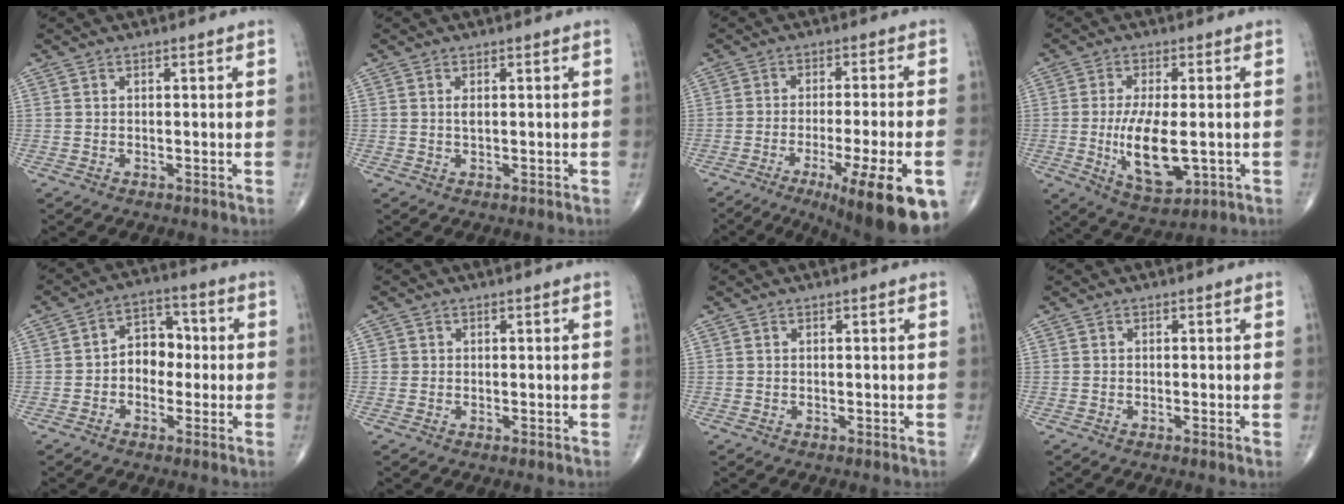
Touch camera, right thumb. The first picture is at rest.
{"total": 1.1, "force": [0.2, 0.5, 1.0], "torque": [-0.020, 0.000, 0.006]}
{"total": 18.4, "force": [-9.2, 3.3, 15.5], "torque": [-0.174, 0.009, -0.132]}
{"total": 11.9, "force": [-1.7, 5.1, 10.7], "torque": [-0.188, -0.018, -0.019]}
{"total": 8.1, "force": [-0.6, 6.2, 5.1], "torque": [-0.041, 0.031, -0.024]}
{"total": 0.8, "force": [0.0, 0.8, 0.0], "torque": [0.006, 0.004, -0.001]}
{"total": 0.0}
{"total": 0.8, "force": [-0.2, 0.0, 0.7], "torque": [-0.018, -0.003, -0.006]}